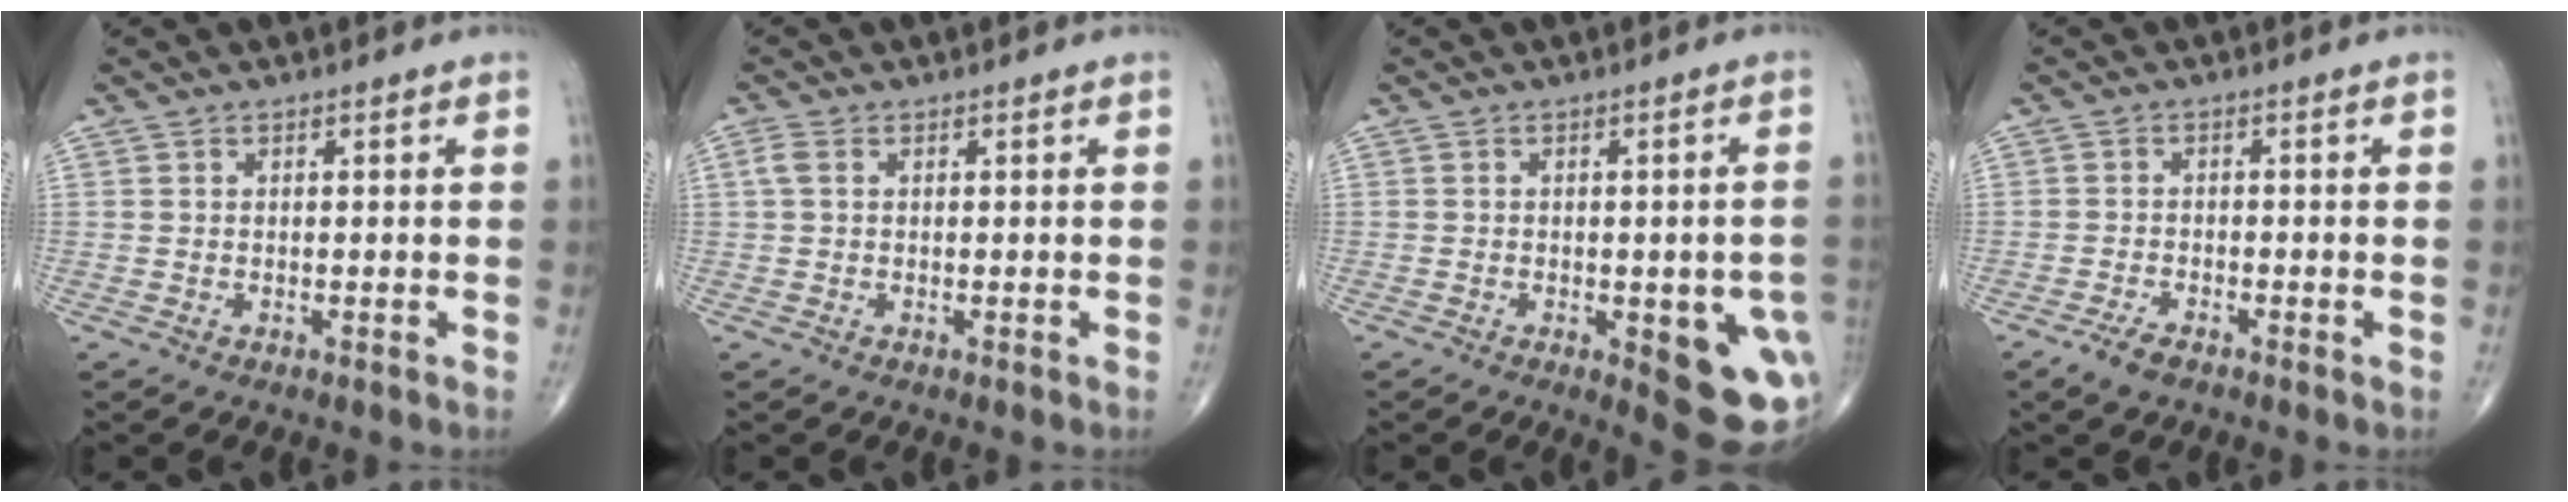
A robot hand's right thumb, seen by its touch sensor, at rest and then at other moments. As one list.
[{"total": 1.8, "force": [0.5, 1.1, 1.4], "torque": [-0.038, 0.013, 0.011]}, {"total": 13.7, "force": [-3.4, 5.1, 12.2], "torque": [-0.116, -0.002, -0.024]}, {"total": 3.0, "force": [-2.1, 1.2, 1.8], "torque": [-0.038, 0.003, -0.041]}]